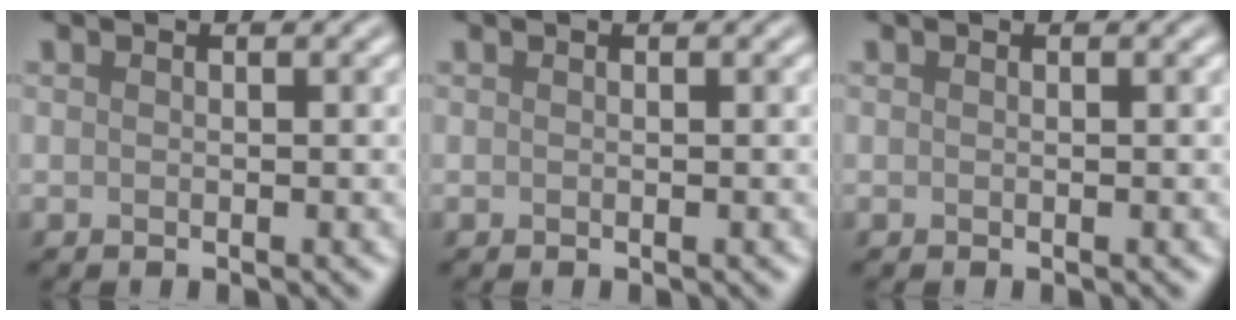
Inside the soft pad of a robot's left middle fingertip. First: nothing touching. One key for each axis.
{"total": 0.0}
{"total": 0.0}